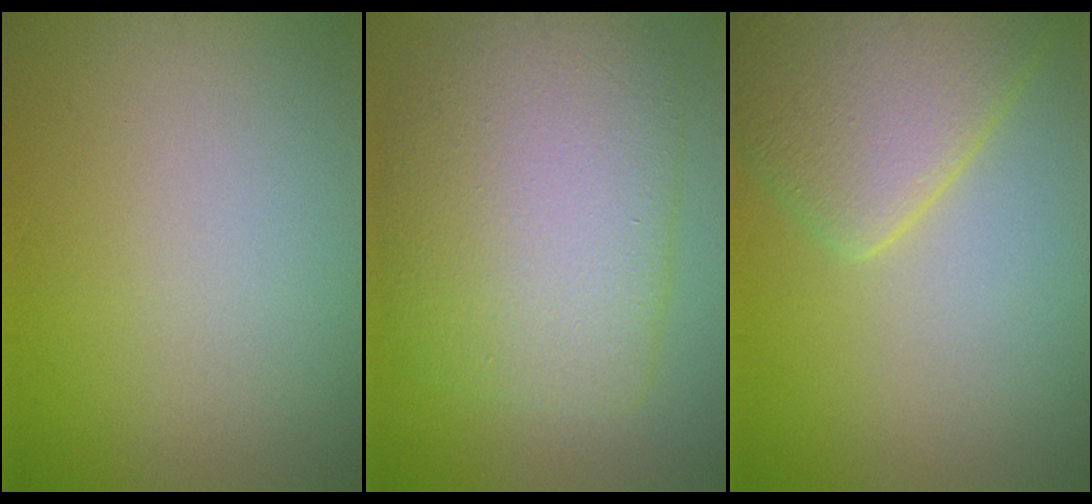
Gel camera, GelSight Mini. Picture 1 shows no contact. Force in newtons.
{"total": 8.6, "press": 8.6, "slide": 0.3}
{"total": 6.4, "press": 6.4, "slide": 0.4}